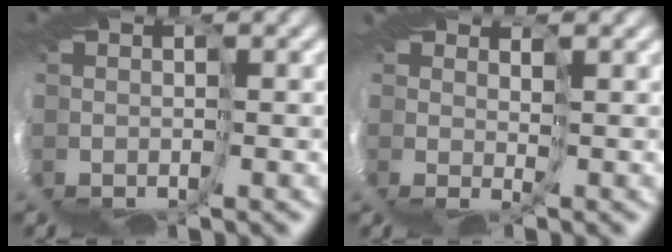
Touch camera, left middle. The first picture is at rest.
{"total": 2.2, "force": [2.1, -0.4, 0.4], "torque": [-0.002, -0.002, 0.029]}